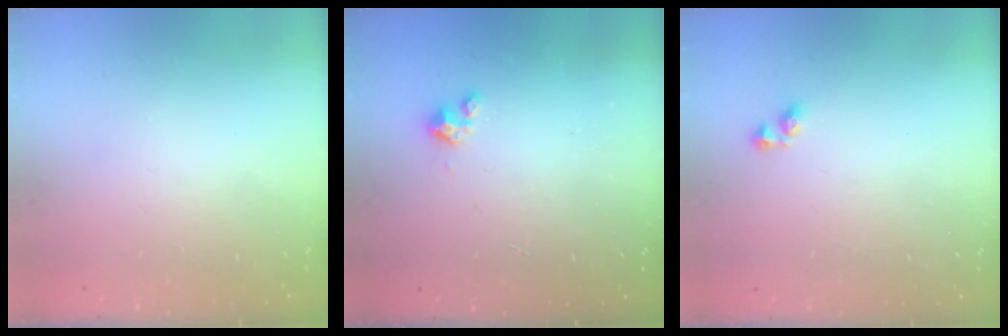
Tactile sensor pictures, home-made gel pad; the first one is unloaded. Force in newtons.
{"total": 1.9, "press": 1.9, "slide": 0.1}
{"total": 2.7, "press": 2.7, "slide": 0.4}